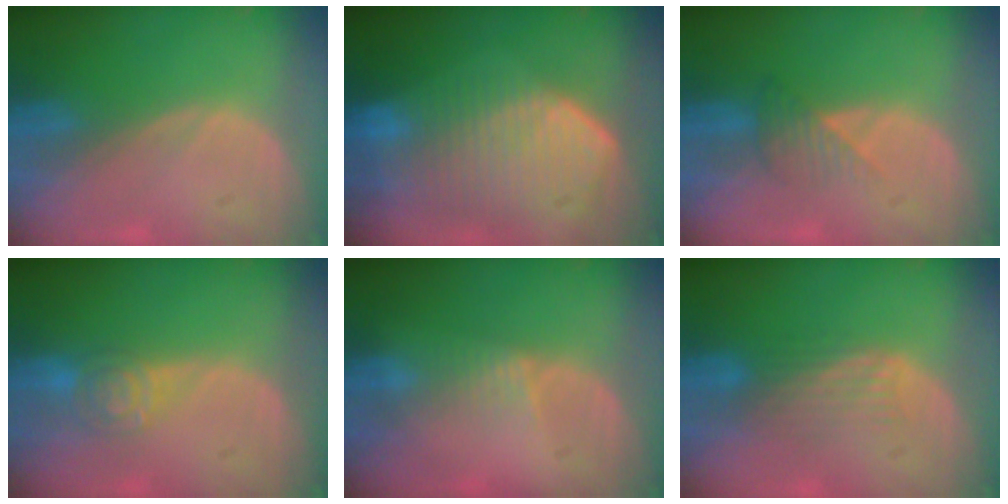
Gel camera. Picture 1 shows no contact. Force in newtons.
{"total": 10.8, "press": 9.5, "slide": 5.1}
{"total": 3.3, "press": 3.1, "slide": 1.1}
{"total": 4.6, "press": 4.5, "slide": 0.9}
{"total": 2.3, "press": 2.1, "slide": 1.0}
{"total": 4.4, "press": 3.7, "slide": 2.4}